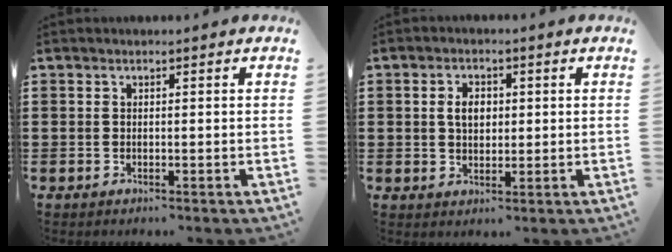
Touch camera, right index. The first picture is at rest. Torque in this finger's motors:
{"motor_torque": [0.77, 0.71, 0.39, 0.09]}